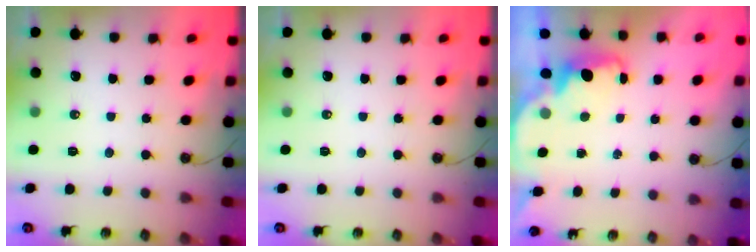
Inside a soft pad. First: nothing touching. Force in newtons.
{"total": 0.0}
{"total": 1.6, "press": 1.5, "slide": 0.6}